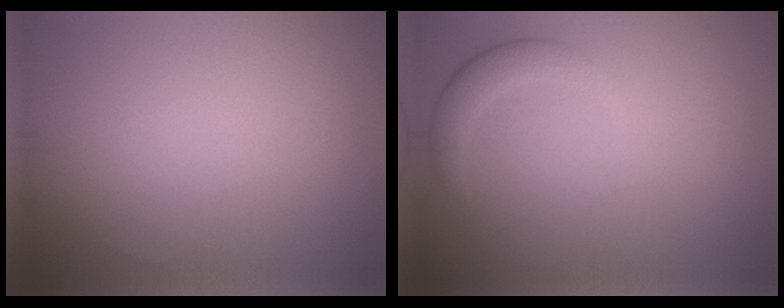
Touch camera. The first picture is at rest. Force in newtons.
{"total": 2.3, "press": 2.3, "slide": 0.3}